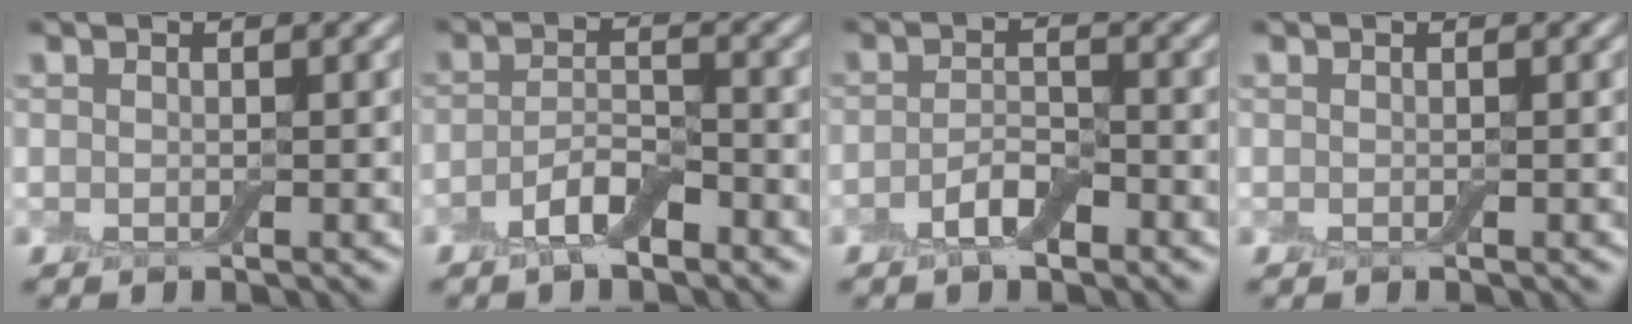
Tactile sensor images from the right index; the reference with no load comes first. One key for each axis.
{"total": 3.2, "fx": -1.9, "fy": 1.2, "fz": 2.2, "tx": -0.045, "ty": 0.006, "tz": -0.039}
{"total": 2.6, "fx": -1.5, "fy": 1.1, "fz": 1.9, "tx": -0.035, "ty": 0.006, "tz": -0.031}
{"total": 0.0}